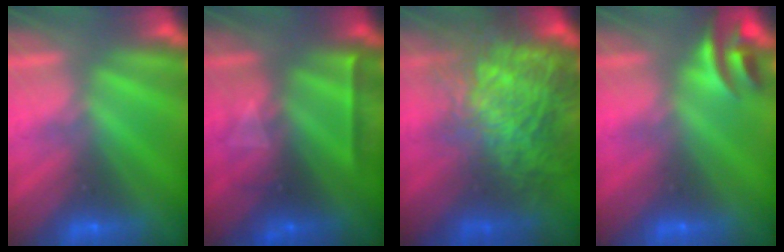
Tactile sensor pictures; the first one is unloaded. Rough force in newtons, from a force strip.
{"total": 2.3}
{"total": 7.3}
{"total": 2.9}